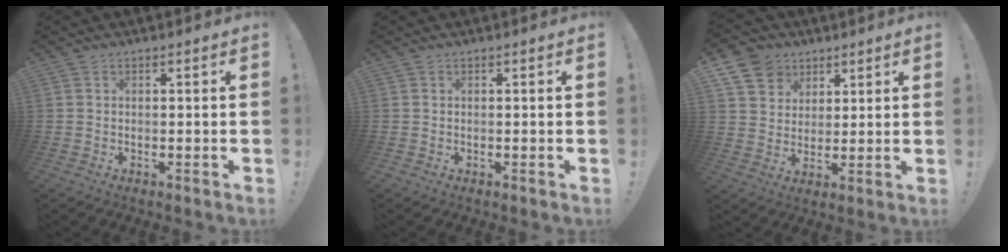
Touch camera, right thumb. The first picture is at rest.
{"total": 0.0}
{"total": 10.5, "force": [5.8, 8.1, 3.1], "torque": [-0.047, -0.036, 0.115]}